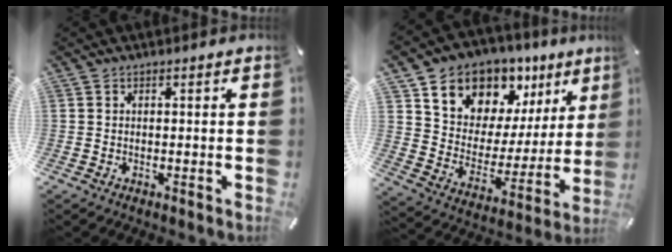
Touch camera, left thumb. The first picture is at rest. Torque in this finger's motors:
{"motor_torque": [2.62, 2.39, 1.44, -1.33, 0.17]}